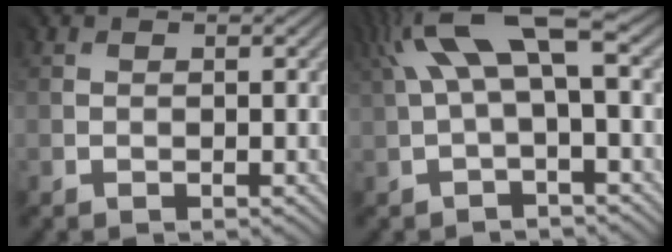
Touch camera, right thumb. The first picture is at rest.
{"total": 9.3, "force": [2.7, 3.0, 8.3], "torque": [-0.177, 0.017, 0.046]}